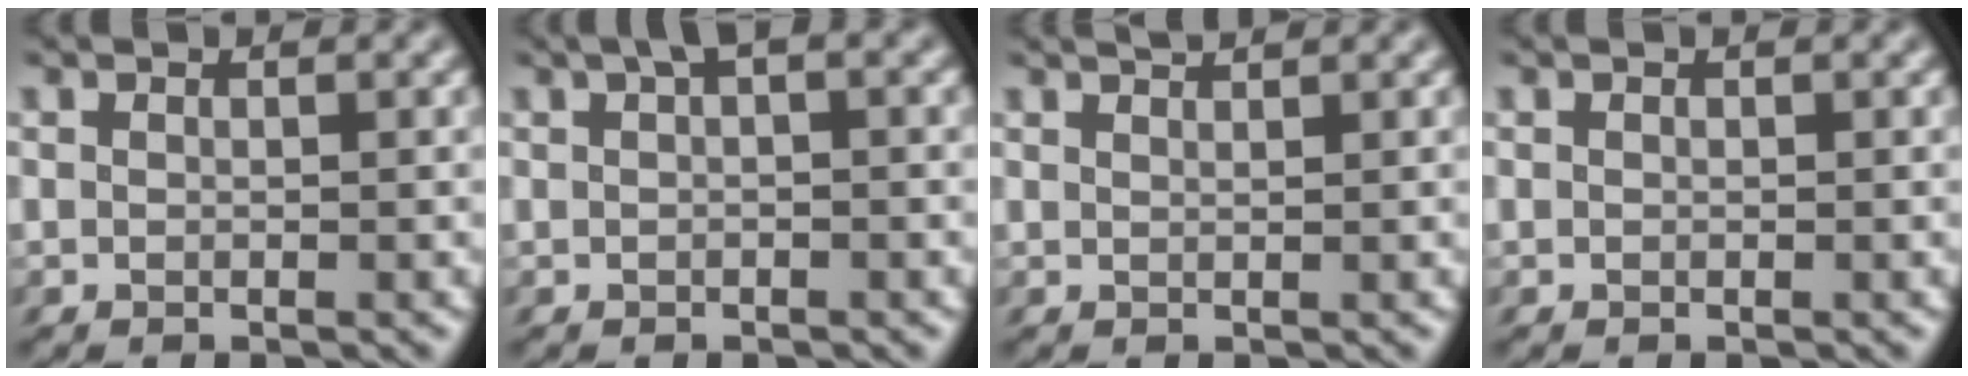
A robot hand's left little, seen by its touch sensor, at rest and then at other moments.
{"total": 3.1, "force": [1.3, 1.4, 2.4], "torque": [-0.036, 0.014, 0.015]}
{"total": 1.6, "force": [1.4, 0.2, 0.6], "torque": [0.002, 0.012, 0.012]}
{"total": 0.0}